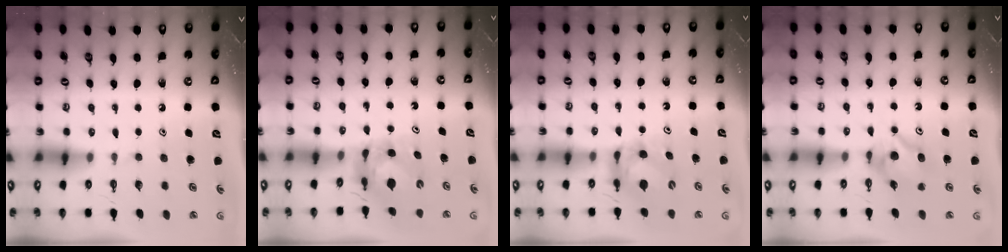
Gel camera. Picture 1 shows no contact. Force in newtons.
{"total": 6.6, "press": 6.5, "slide": 0.8}
{"total": 6.7, "press": 6.7, "slide": 0.2}
{"total": 7.7, "press": 7.7, "slide": 0.6}